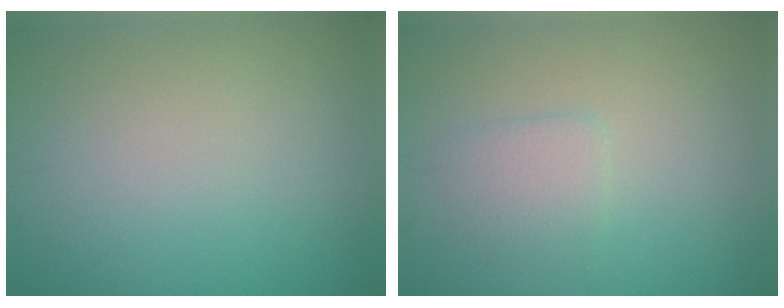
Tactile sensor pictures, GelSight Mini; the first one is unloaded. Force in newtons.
{"total": 2.0, "press": 2.0, "slide": 0.2}